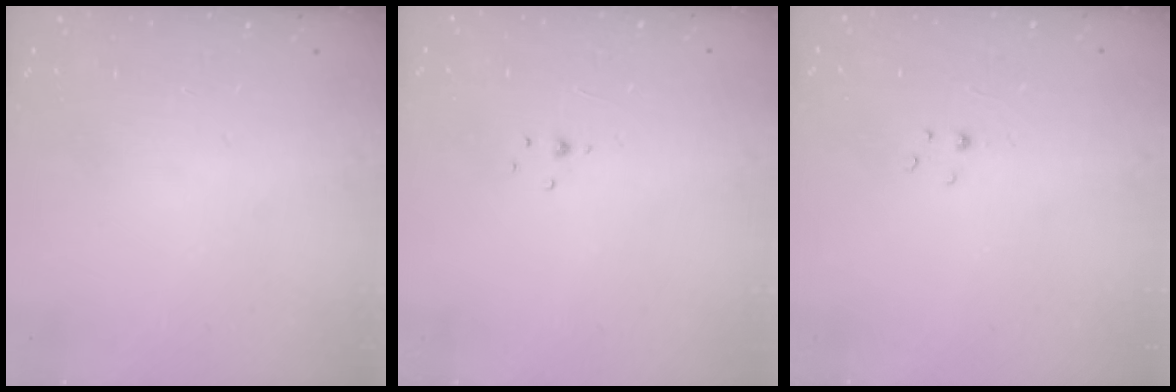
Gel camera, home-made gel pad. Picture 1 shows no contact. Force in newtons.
{"total": 1.5, "press": 1.5, "slide": 0.3}
{"total": 1.4, "press": 1.3, "slide": 0.2}